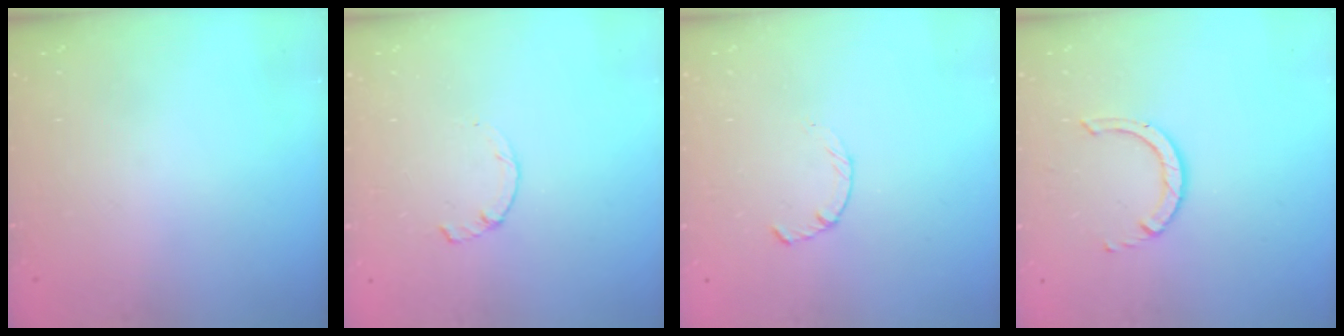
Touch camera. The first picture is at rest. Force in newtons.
{"total": 1.7, "press": 1.7, "slide": 0.3}
{"total": 2.4, "press": 2.3, "slide": 0.4}
{"total": 3.5, "press": 3.5, "slide": 0.3}